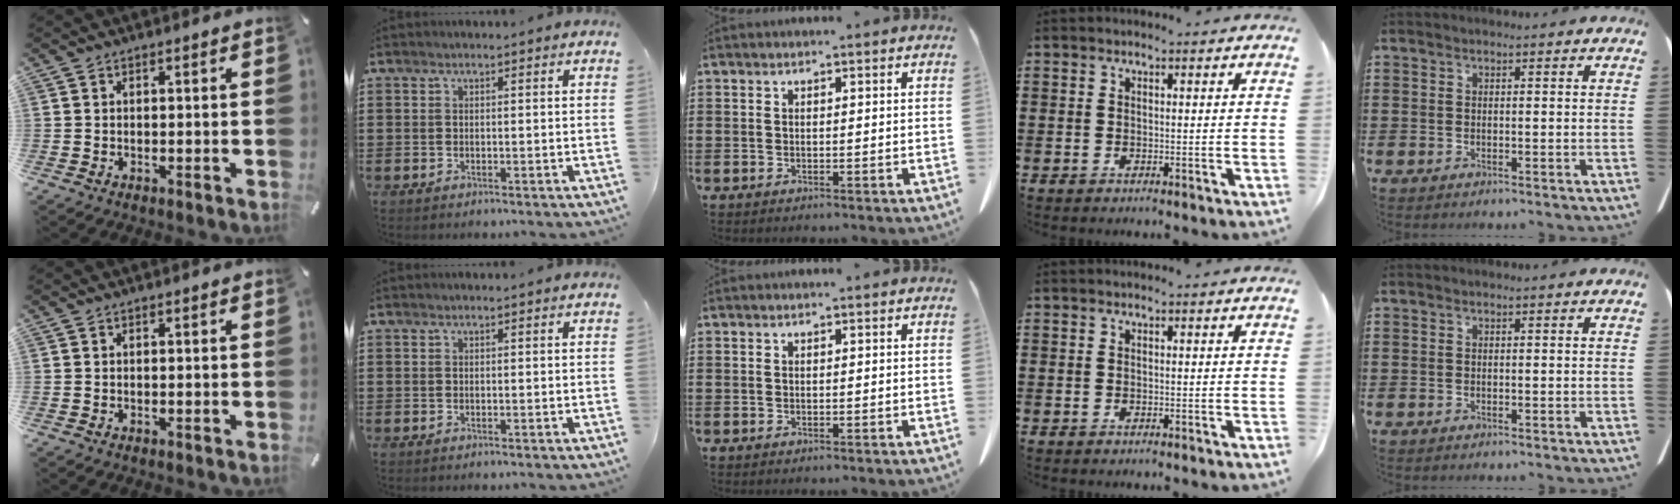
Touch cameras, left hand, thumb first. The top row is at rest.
{}